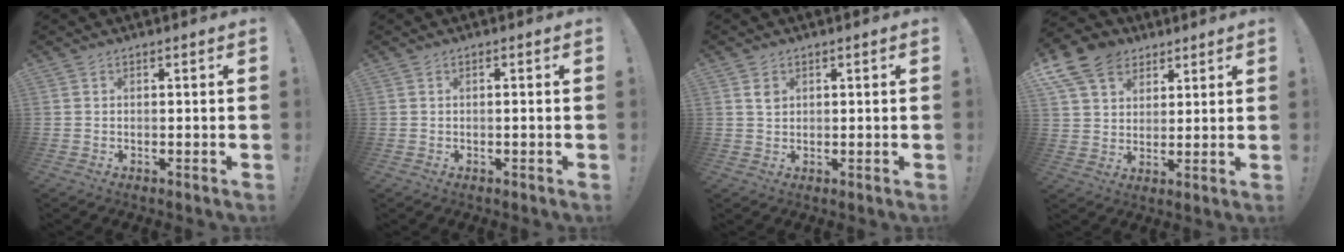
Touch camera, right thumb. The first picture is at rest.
{"total": 0.6, "force": [-0.2, -0.2, 0.5], "torque": [-0.010, -0.001, -0.005]}
{"total": 2.7, "force": [1.2, 2.1, 1.1], "torque": [-0.002, -0.006, 0.019]}
{"total": 12.8, "force": [6.9, 9.4, 5.1], "torque": [-0.082, -0.037, 0.140]}